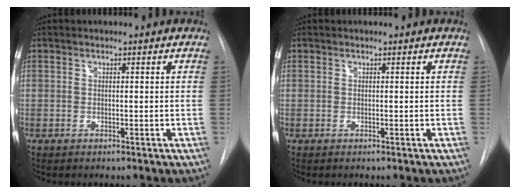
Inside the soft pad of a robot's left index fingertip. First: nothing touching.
{"total": 0.0}